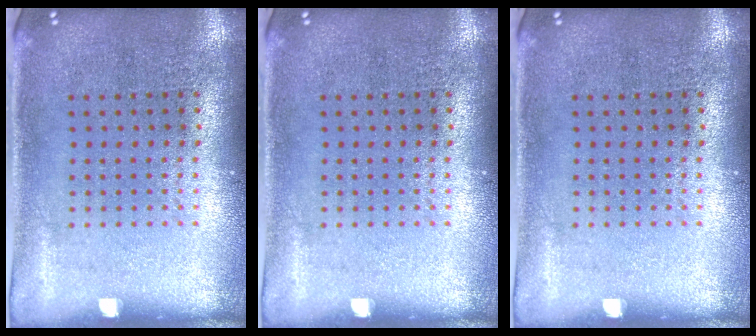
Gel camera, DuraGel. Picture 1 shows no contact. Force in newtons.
{"total": 0.0}
{"total": 0.0}